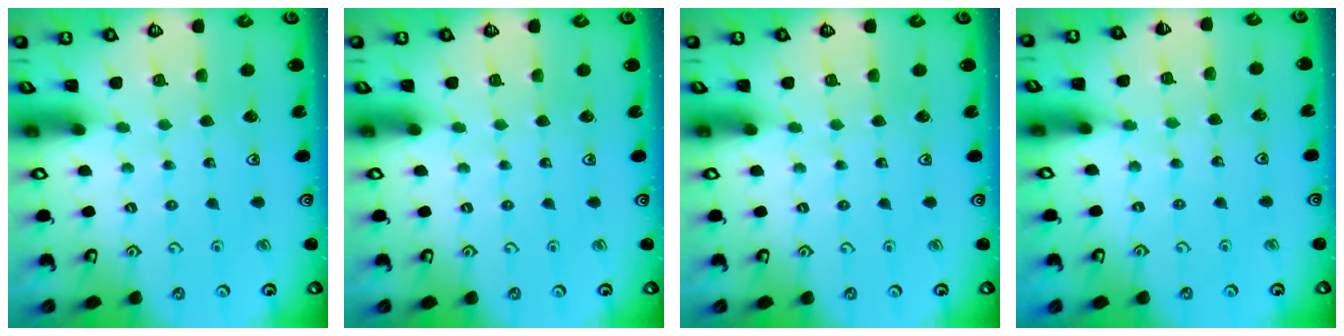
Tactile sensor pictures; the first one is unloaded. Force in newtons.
{"total": 0.0}
{"total": 0.0}
{"total": 4.7, "press": 4.6, "slide": 0.7}